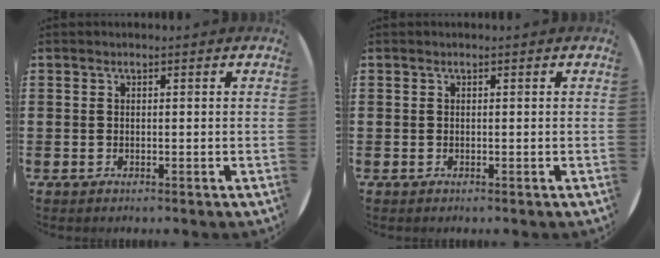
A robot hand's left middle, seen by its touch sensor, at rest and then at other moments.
{"total": 0.0}